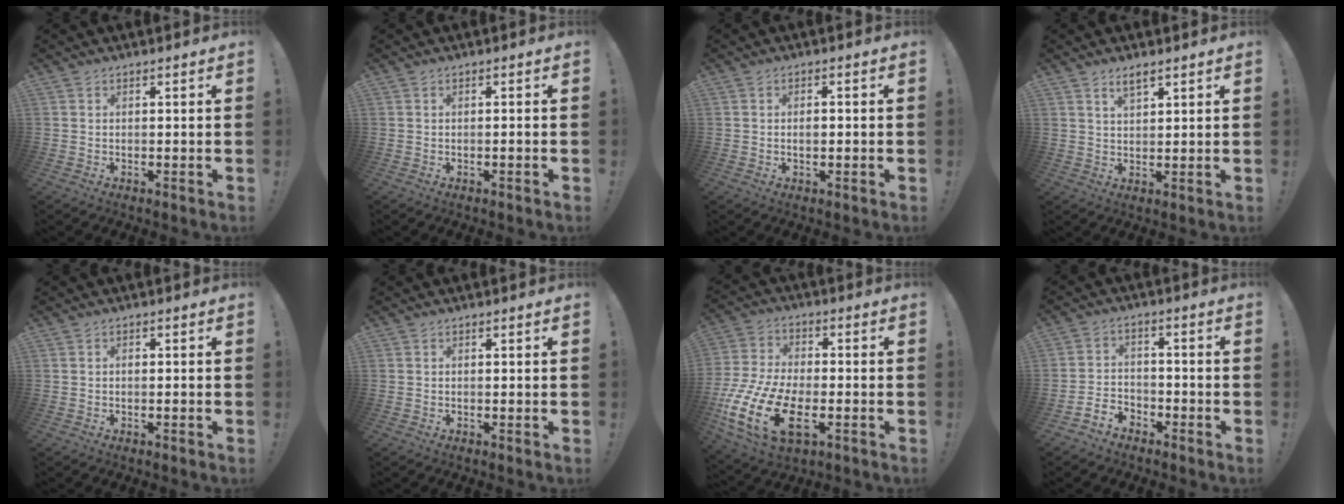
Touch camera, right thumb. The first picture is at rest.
{"total": 1.1, "force": [-0.8, -0.4, 0.5], "torque": [-0.014, 0.001, -0.014]}
{"total": 1.7, "force": [-0.6, 0.6, 1.5], "torque": [-0.025, 0.004, -0.013]}
{"total": 3.8, "force": [2.6, 1.6, 2.2], "torque": [-0.027, -0.015, 0.044]}
{"total": 0.9, "force": [-0.7, 0.2, 0.5], "torque": [-0.015, 0.004, -0.012]}
{"total": 0.0}
{"total": 19.3, "force": [-6.6, 10.6, 14.7], "torque": [-0.298, 0.029, -0.105]}
{"total": 5.1, "force": [-4.3, 2.6, 0.9], "torque": [-0.020, 0.013, -0.084]}